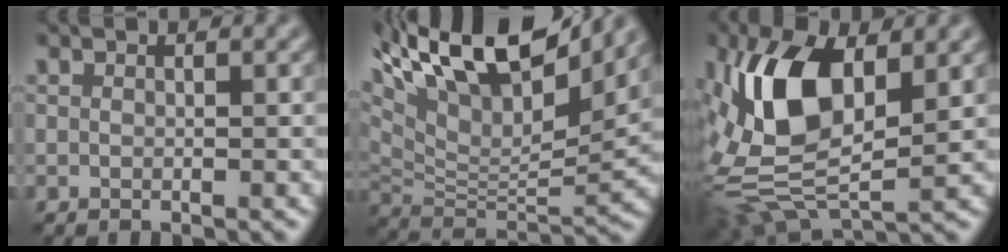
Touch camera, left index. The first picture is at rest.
{"total": 14.6, "force": [9.6, 5.4, 9.6], "torque": [-0.188, 0.039, 0.167]}
{"total": 10.9, "force": [1.8, 5.6, 9.2], "torque": [-0.193, 0.002, 0.025]}